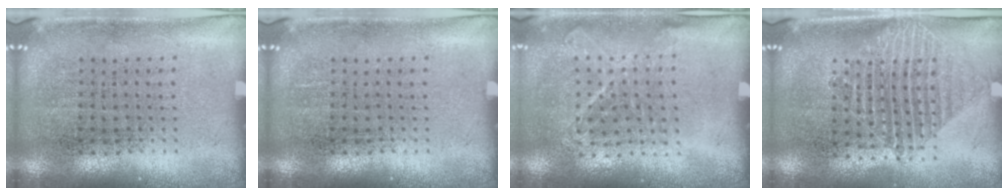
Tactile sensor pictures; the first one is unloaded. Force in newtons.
{"total": 0.0}
{"total": 1.1, "press": 1.0, "slide": 0.5}
{"total": 1.5, "press": 1.3, "slide": 0.8}